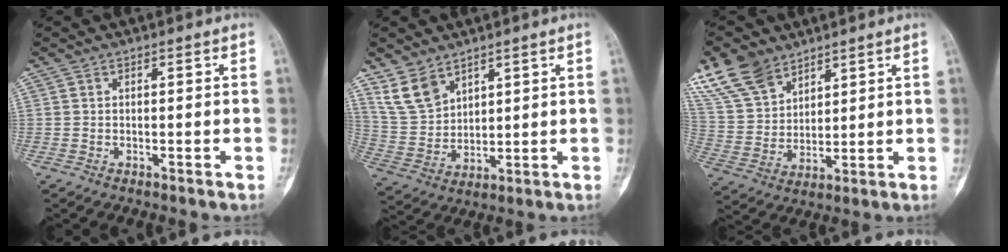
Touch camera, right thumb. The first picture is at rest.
{"total": 8.2, "force": [5.7, 4.9, 3.3], "torque": [-0.056, -0.024, 0.130]}
{"total": 12.5, "force": [9.0, 7.1, 5.1], "torque": [-0.089, -0.027, 0.193]}